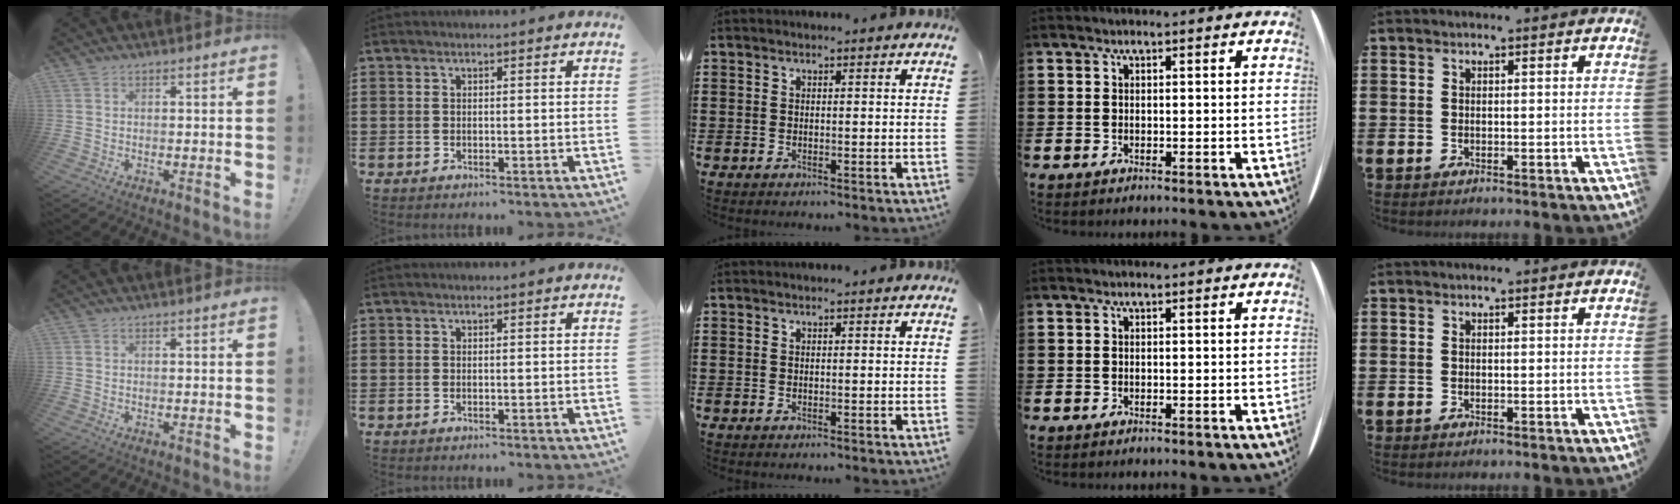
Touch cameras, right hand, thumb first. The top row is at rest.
{}